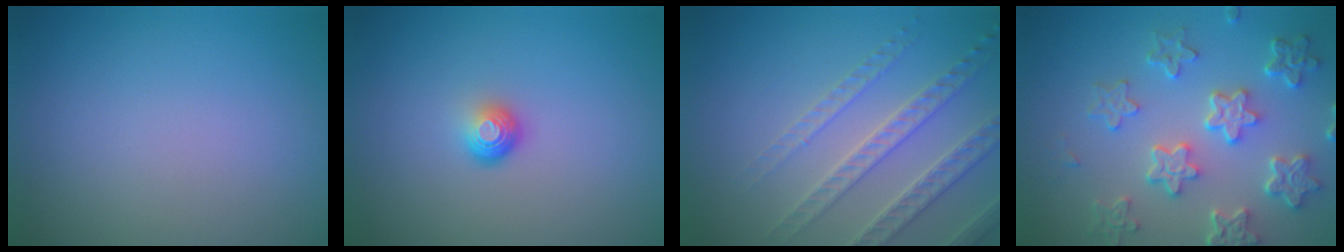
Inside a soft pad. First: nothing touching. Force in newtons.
{"total": 1.8, "press": 1.2, "slide": 1.4}
{"total": 3.8, "press": 3.6, "slide": 1.0}
{"total": 6.0, "press": 4.7, "slide": 3.8}